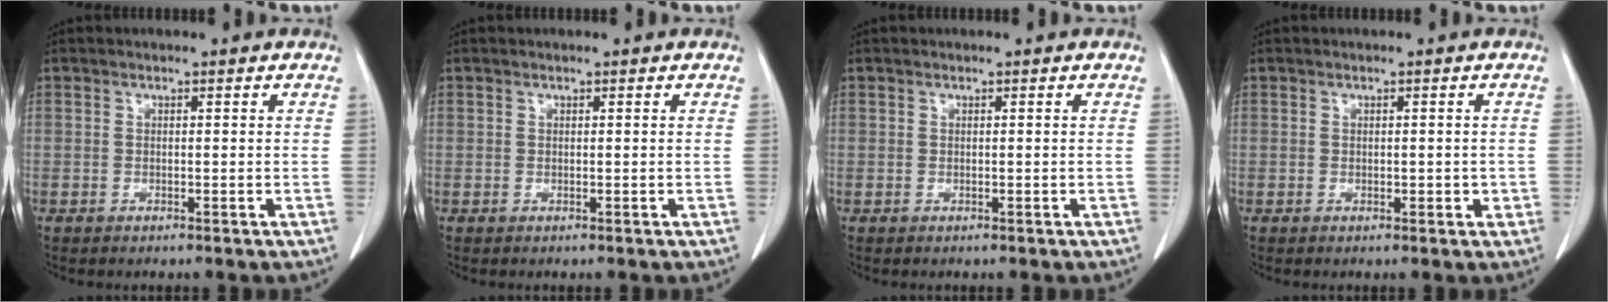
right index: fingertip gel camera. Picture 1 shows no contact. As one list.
[{"total": 0.0}, {"total": 0.0}, {"total": 1.5, "force": [-0.3, 0.9, 1.2], "torque": [-0.013, 0.002, 0.001]}]